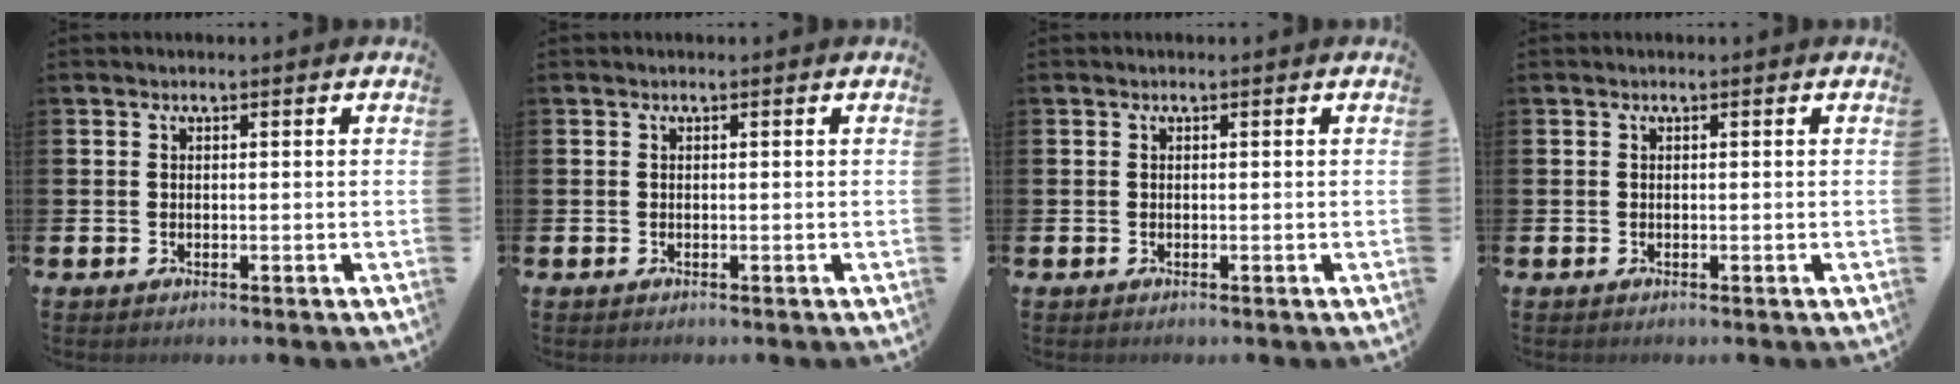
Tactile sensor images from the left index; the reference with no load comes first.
{"total": 0.0}
{"total": 0.0}
{"total": 0.0}